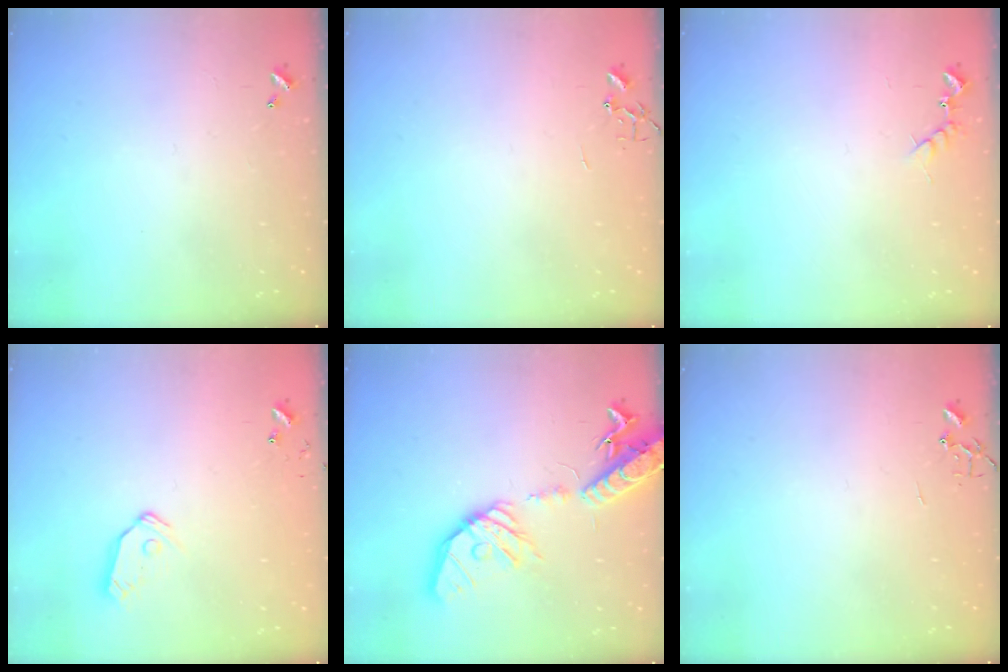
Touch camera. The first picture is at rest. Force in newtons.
{"total": 0.0}
{"total": 6.0, "press": 6.0, "slide": 0.6}
{"total": 8.1, "press": 8.1, "slide": 0.7}
{"total": 22.7, "press": 22.4, "slide": 3.7}
{"total": 0.0}